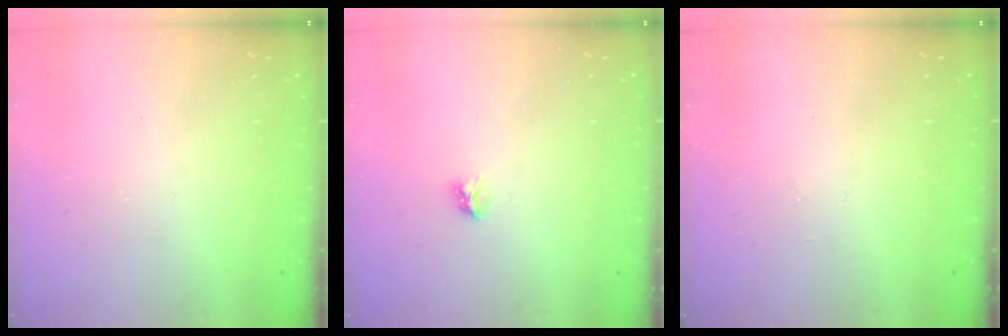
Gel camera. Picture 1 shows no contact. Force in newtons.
{"total": 2.8, "press": 2.8, "slide": 0.4}
{"total": 1.2, "press": 1.2, "slide": 0.3}